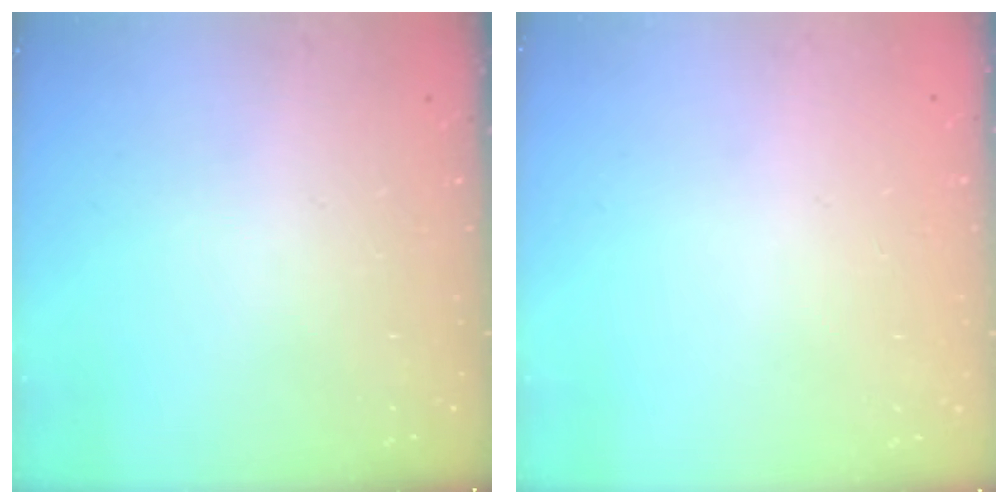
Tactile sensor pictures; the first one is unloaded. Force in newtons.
{"total": 0.0}